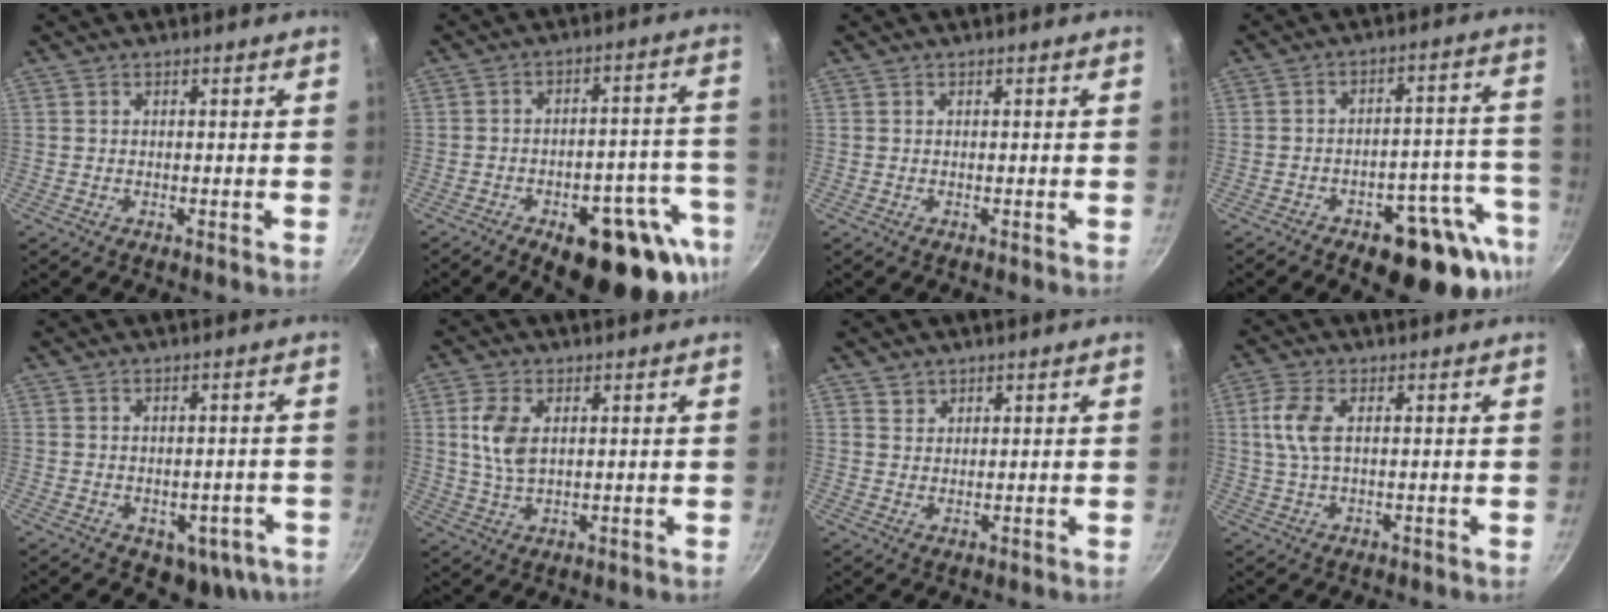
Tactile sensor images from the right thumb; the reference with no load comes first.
{"total": 21.4, "force": [-10.9, 9.2, 16.0], "torque": [-0.140, 0.041, -0.138]}
{"total": 0.0}
{"total": 17.3, "force": [-9.5, 7.6, 12.3], "torque": [-0.102, 0.053, -0.124]}
{"total": 7.9, "force": [-3.2, 5.3, 5.0], "torque": [-0.025, 0.021, -0.021]}
{"total": 7.3, "force": [1.7, 4.2, 5.7], "torque": [-0.113, -0.005, 0.034]}
{"total": 2.1, "force": [1.4, 1.5, 0.3], "torque": [0.010, 0.000, 0.026]}
{"total": 6.0, "force": [1.2, 3.0, 5.1], "torque": [-0.111, 0.008, 0.022]}